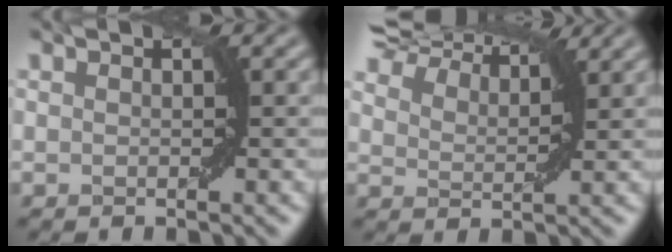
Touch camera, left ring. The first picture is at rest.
{"total": 9.9, "force": [8.8, 2.3, 3.8], "torque": [-0.090, 0.018, 0.125]}